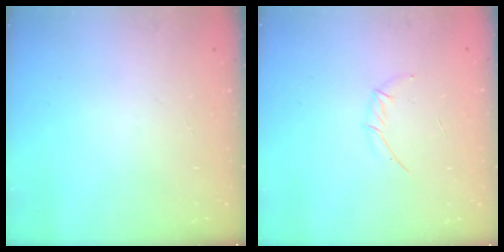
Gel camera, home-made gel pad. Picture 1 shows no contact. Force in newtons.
{"total": 4.0, "press": 3.9, "slide": 0.9}